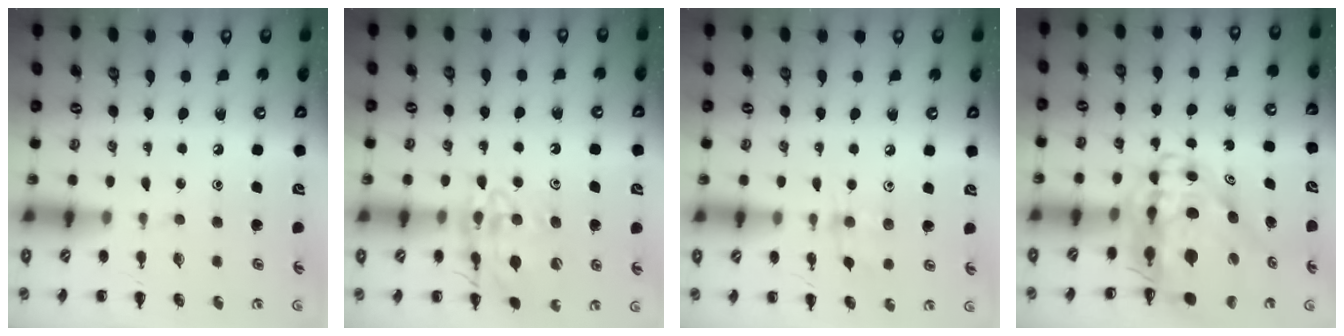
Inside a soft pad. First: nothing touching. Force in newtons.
{"total": 13.9, "press": 13.8, "slide": 1.9}
{"total": 6.4, "press": 6.4, "slide": 1.0}
{"total": 10.7, "press": 10.2, "slide": 3.4}